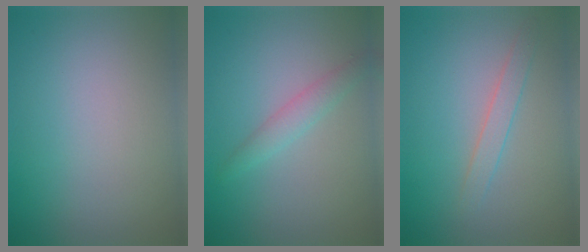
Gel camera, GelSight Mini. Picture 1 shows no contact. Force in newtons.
{"total": 1.7, "press": 1.7, "slide": 0.1}
{"total": 1.5, "press": 1.5, "slide": 0.1}